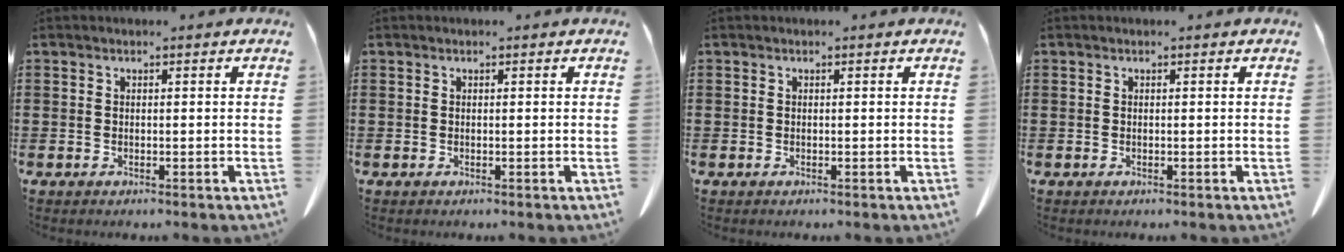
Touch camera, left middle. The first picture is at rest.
{"total": 0.0}
{"total": 0.0}
{"total": 0.0}